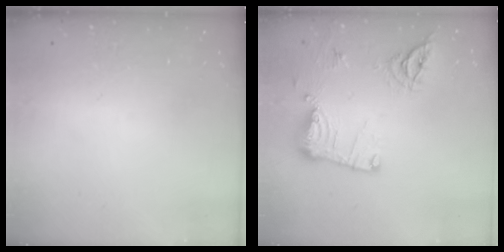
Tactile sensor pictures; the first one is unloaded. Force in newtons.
{"total": 14.9, "press": 14.9, "slide": 0.4}